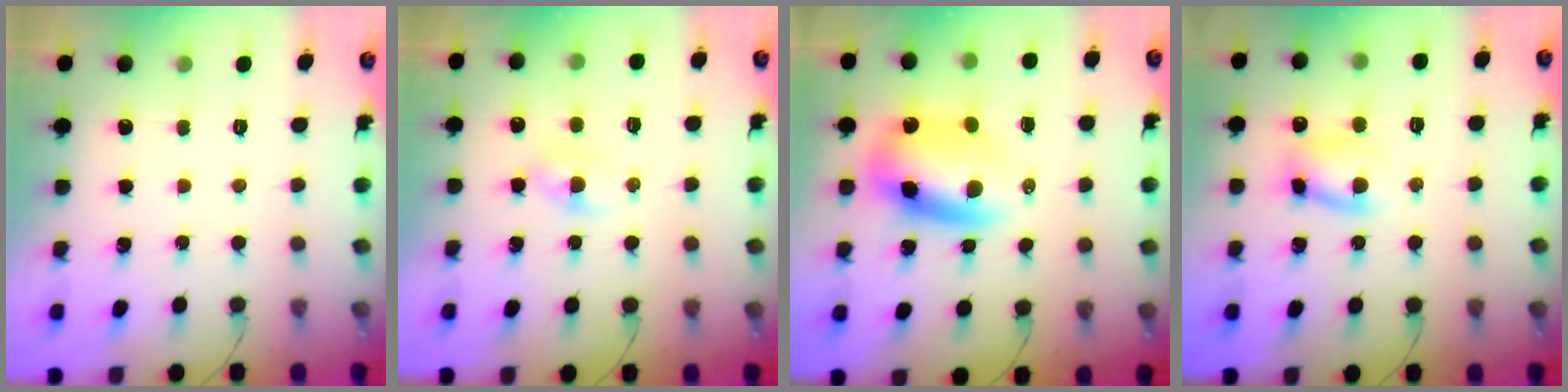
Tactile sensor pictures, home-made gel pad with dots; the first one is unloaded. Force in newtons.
{"total": 2.7, "press": 2.5, "slide": 0.9}
{"total": 10.9, "press": 10.5, "slide": 2.9}
{"total": 8.1, "press": 8.1, "slide": 0.6}